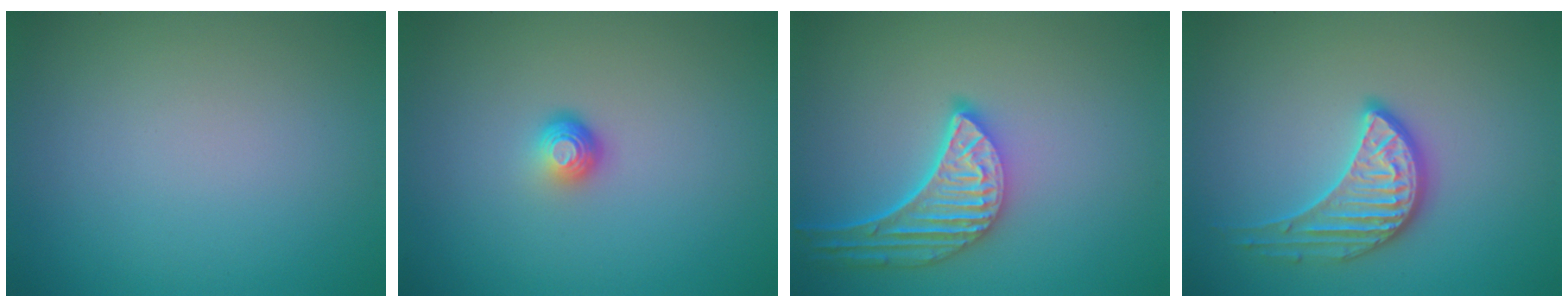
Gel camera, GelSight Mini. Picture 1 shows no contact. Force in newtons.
{"total": 1.8, "press": 1.2, "slide": 1.4}
{"total": 5.2, "press": 4.2, "slide": 3.1}
{"total": 3.3, "press": 3.1, "slide": 1.2}